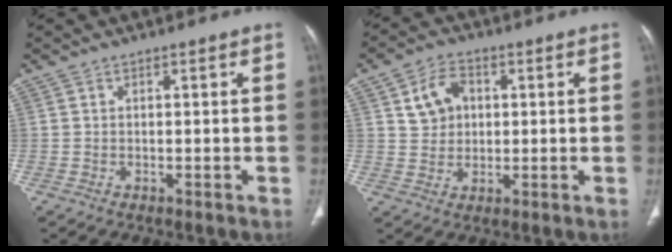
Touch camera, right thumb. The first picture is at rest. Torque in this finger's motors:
{"motor_torque": [-0.50, 0.81, 0.06, -0.03, 0.15]}